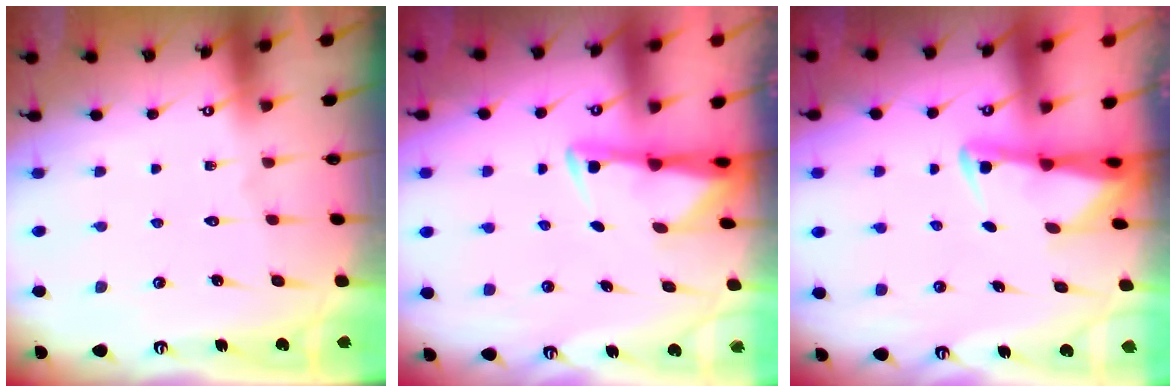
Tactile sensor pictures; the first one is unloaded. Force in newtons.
{"total": 3.0, "press": 3.0, "slide": 0.6}
{"total": 2.3, "press": 2.2, "slide": 0.4}